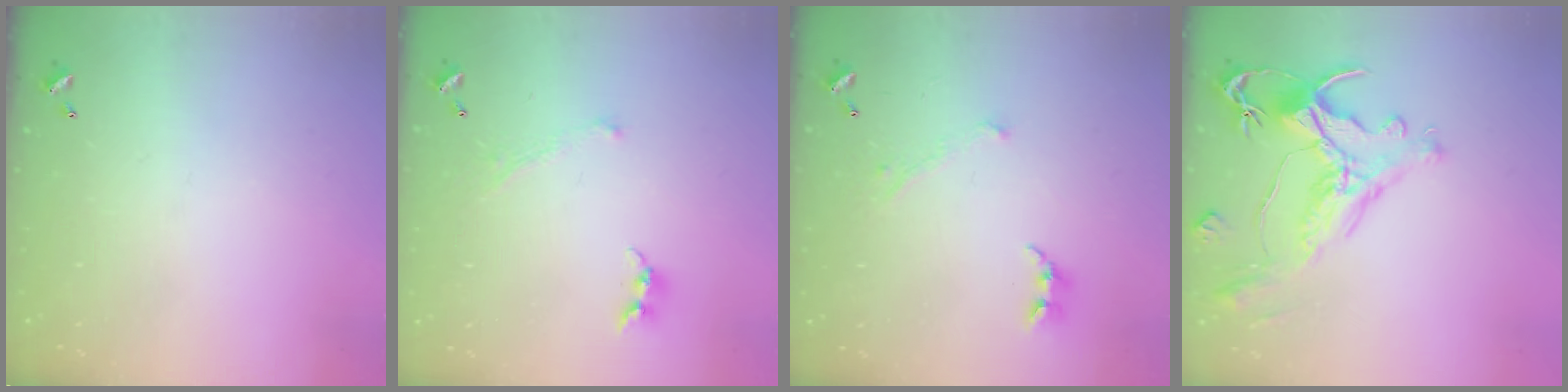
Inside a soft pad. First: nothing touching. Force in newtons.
{"total": 1.3, "press": 1.2, "slide": 0.5}
{"total": 1.7, "press": 1.6, "slide": 0.5}
{"total": 1.5, "press": 0.7, "slide": 1.3}